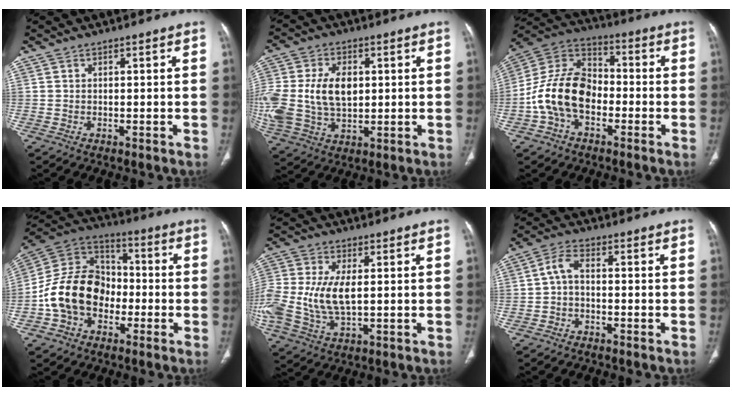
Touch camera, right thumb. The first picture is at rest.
{"total": 17.8, "force": [1.3, 11.8, 13.2], "torque": [-0.306, -0.002, 0.039]}
{"total": 14.9, "force": [-3.7, 10.2, 10.3], "torque": [-0.189, 0.049, -0.077]}
{"total": 16.5, "force": [-3.9, 12.8, 9.7], "torque": [-0.153, 0.053, -0.078]}
{"total": 14.6, "force": [0.0, 7.7, 12.3], "torque": [-0.299, -0.005, 0.006]}
{"total": 3.3, "force": [-0.6, 1.7, 2.7], "torque": [-0.057, 0.017, -0.021]}